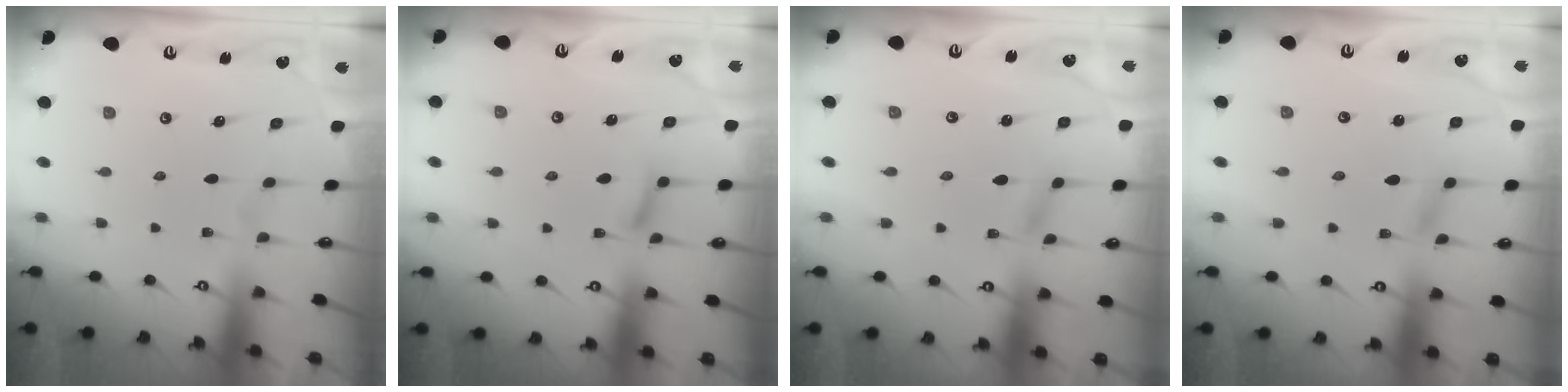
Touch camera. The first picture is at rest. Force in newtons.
{"total": 5.4, "press": 5.3, "slide": 0.8}
{"total": 1.9, "press": 1.9, "slide": 0.2}
{"total": 1.9, "press": 1.9, "slide": 0.2}